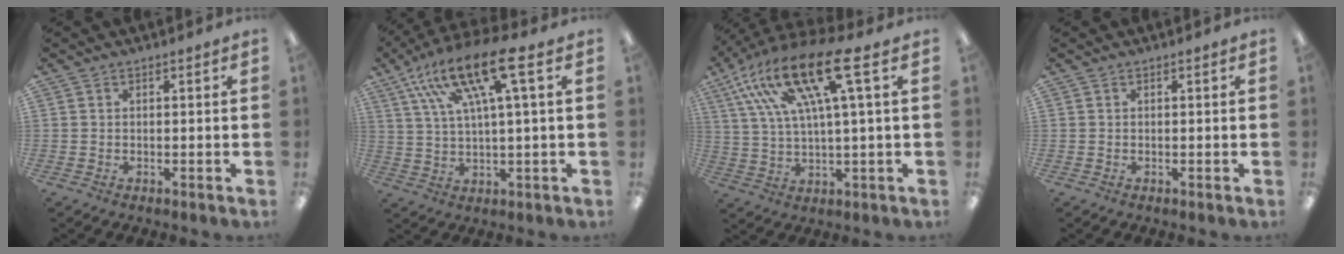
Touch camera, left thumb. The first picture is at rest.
{"total": 16.2, "force": [8.1, 4.1, 13.3], "torque": [-0.266, -0.030, 0.132]}
{"total": 19.3, "force": [9.5, 5.5, 15.8], "torque": [-0.320, -0.033, 0.151]}
{"total": 0.0}